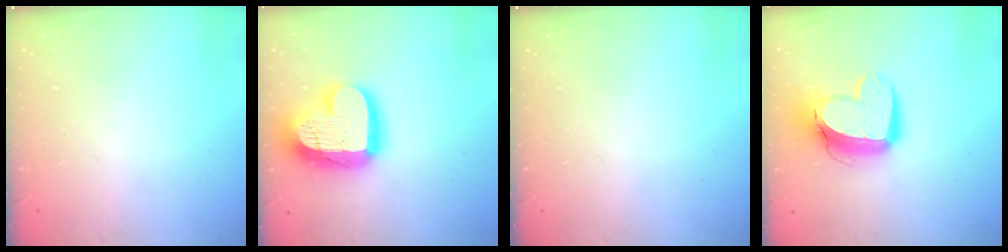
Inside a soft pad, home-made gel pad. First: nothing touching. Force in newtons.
{"total": 21.2, "press": 21.2, "slide": 1.7}
{"total": 0.0}
{"total": 13.6, "press": 13.5, "slide": 1.4}